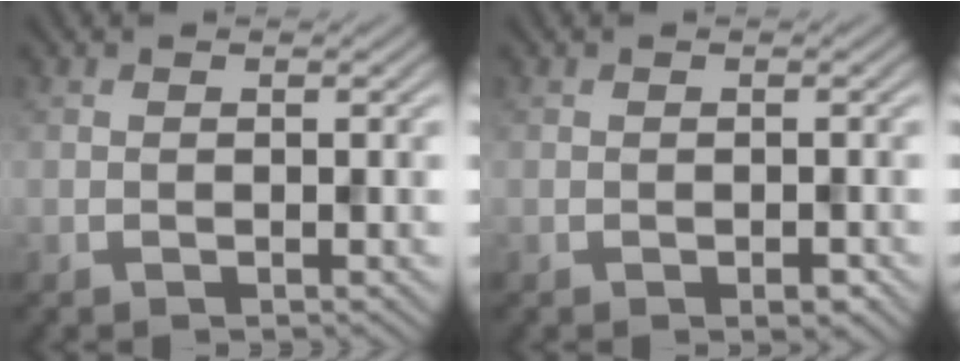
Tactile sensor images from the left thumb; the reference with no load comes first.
{"total": 1.0, "force": [-0.5, 0.6, 0.6], "torque": [-0.009, -0.006, -0.006]}